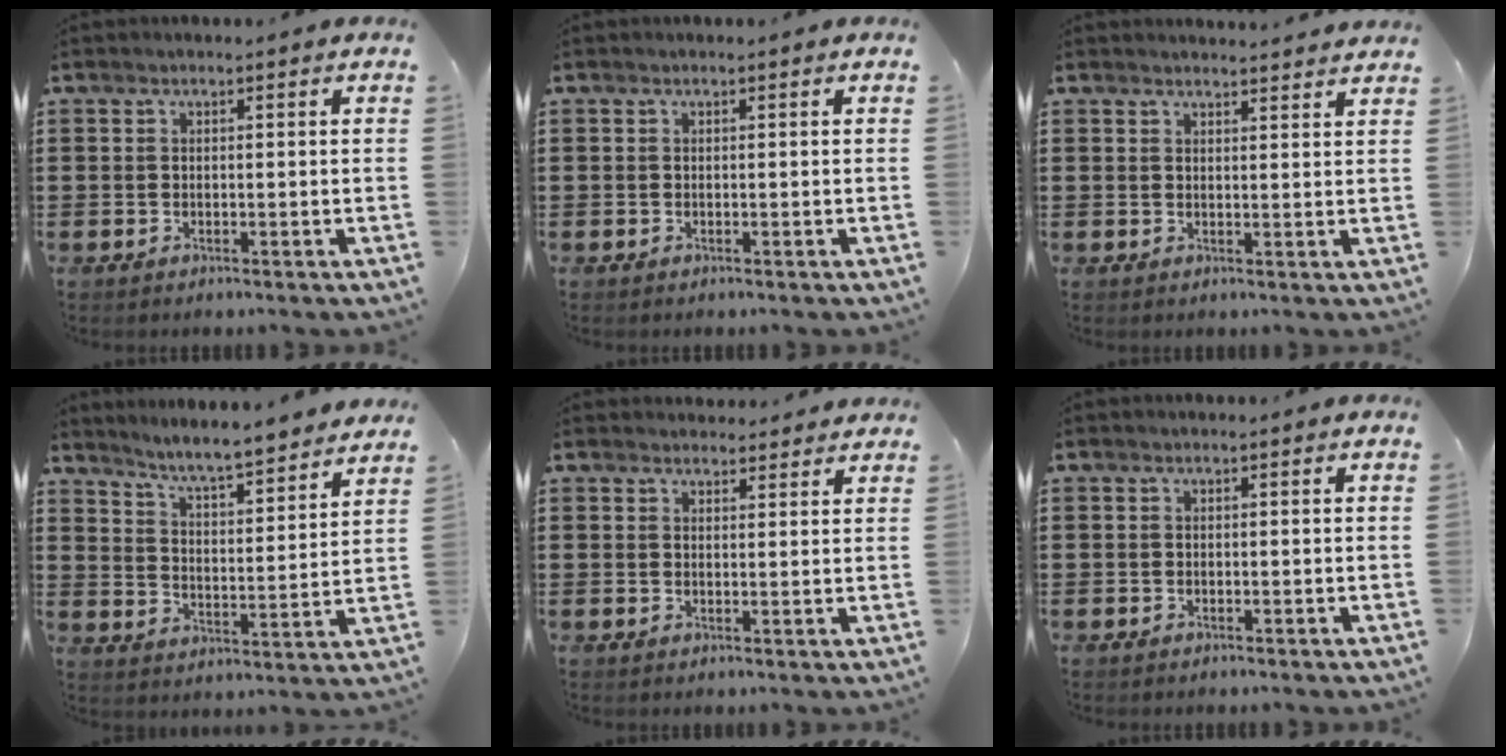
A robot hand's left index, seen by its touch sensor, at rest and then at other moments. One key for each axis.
{"total": 0.0}
{"total": 2.2, "fx": 2.1, "fy": -0.1, "fz": 0.1, "tx": -0.007, "ty": -0.005, "tz": 0.042}
{"total": 5.3, "fx": 5.1, "fy": -0.8, "fz": 1.3, "tx": -0.051, "ty": -0.047, "tz": 0.080}
{"total": 2.3, "fx": 2.3, "fy": 0.5, "fz": 0.0, "tx": -0.007, "ty": -0.004, "tz": 0.045}
{"total": 0.0}